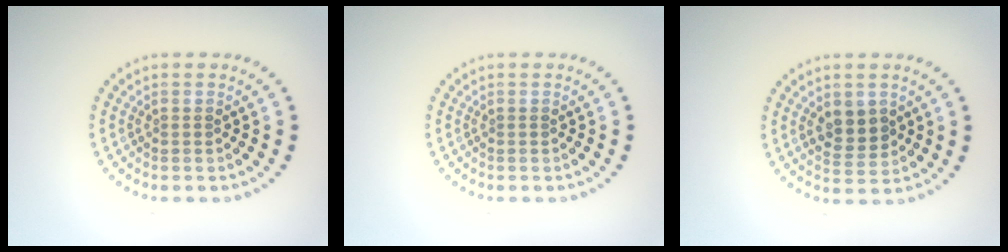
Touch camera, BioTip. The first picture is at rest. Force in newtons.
{"total": 0.0}
{"total": 2.8, "press": 2.8, "slide": 0.7}